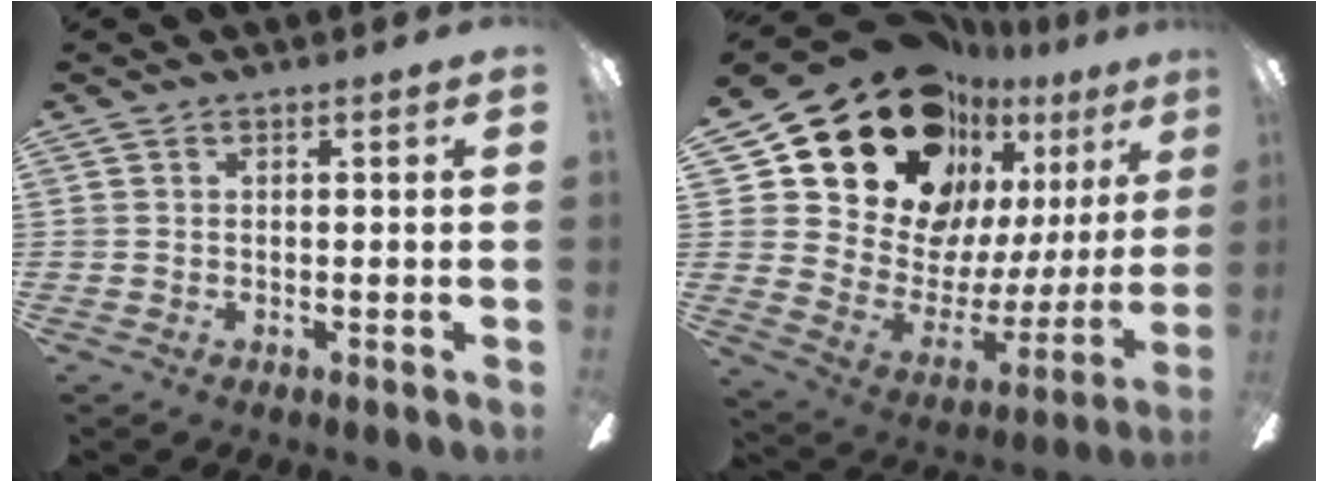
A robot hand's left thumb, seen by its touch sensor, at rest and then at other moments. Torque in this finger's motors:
{"motor_torque": [1.93, 3.09, 1.41, -1.36, 0.19]}